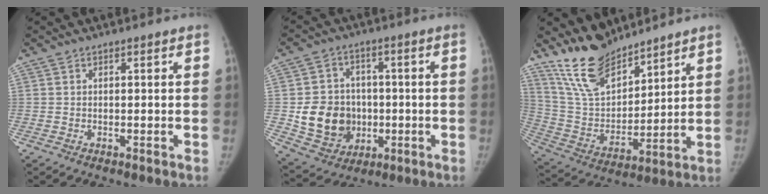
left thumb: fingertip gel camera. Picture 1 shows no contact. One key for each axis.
{"total": 13.3, "fx": -1.4, "fy": 11.5, "fz": 6.6, "tx": -0.077, "ty": 0.006, "tz": -0.007}
{"total": 14.2, "fx": 12.1, "fy": 5.4, "fz": 5.2, "tx": -0.069, "ty": -0.068, "tz": 0.243}